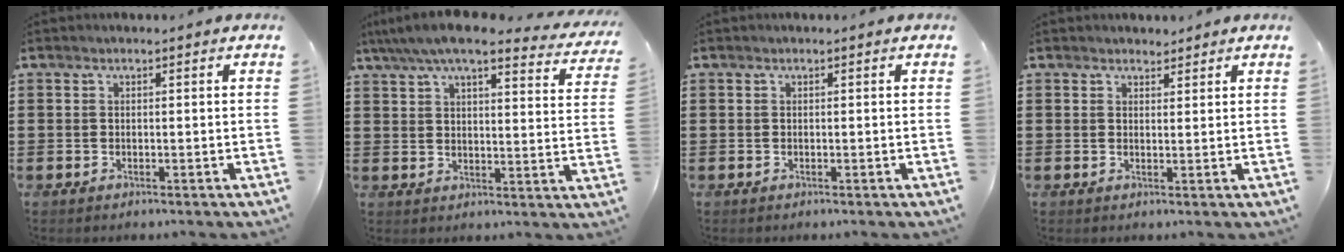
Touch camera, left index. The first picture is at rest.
{"total": 7.5, "force": [6.3, 0.8, 4.0], "torque": [-0.091, -0.027, 0.109]}
{"total": 0.0}
{"total": 1.6, "force": [1.5, 0.5, -0.1], "torque": [0.006, 0.000, 0.028]}